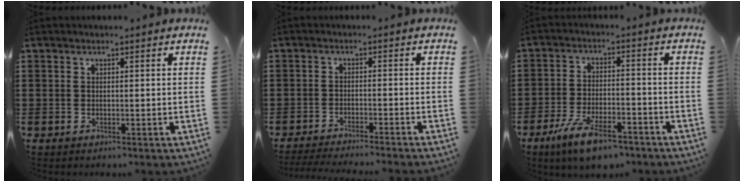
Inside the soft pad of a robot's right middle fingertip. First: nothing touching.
{"total": 2.7, "force": [-2.5, -0.4, 0.7], "torque": [-0.011, -0.001, -0.051]}
{"total": 7.7, "force": [-5.6, 2.1, 4.9], "torque": [-0.109, -0.003, -0.105]}